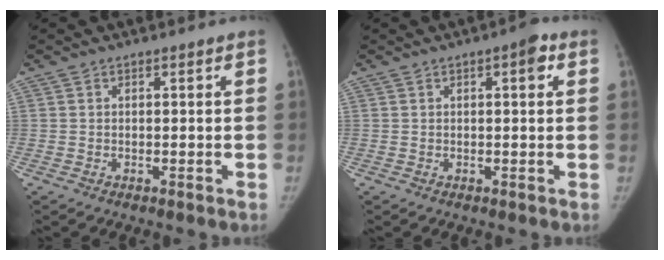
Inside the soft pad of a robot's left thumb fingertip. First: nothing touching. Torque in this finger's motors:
{"motor_torque": [0.18, -0.14, 0.69, -0.59, 0.08]}